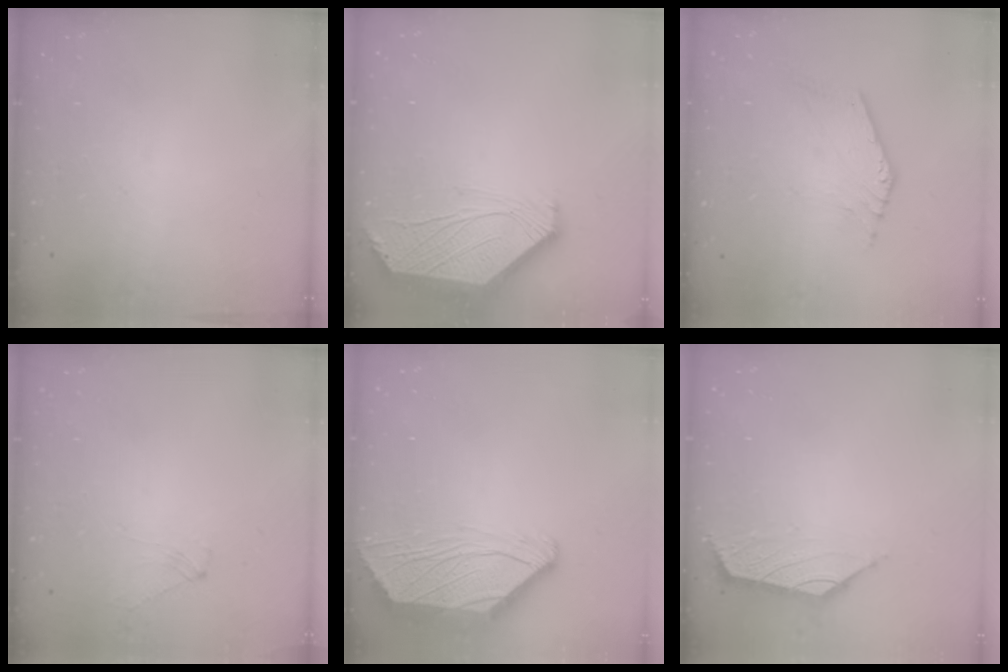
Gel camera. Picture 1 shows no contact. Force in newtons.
{"total": 2.5, "press": 2.4, "slide": 0.6}
{"total": 2.8, "press": 2.7, "slide": 0.6}
{"total": 1.7, "press": 1.6, "slide": 0.5}
{"total": 3.1, "press": 3.0, "slide": 0.8}
{"total": 1.6, "press": 1.4, "slide": 0.7}